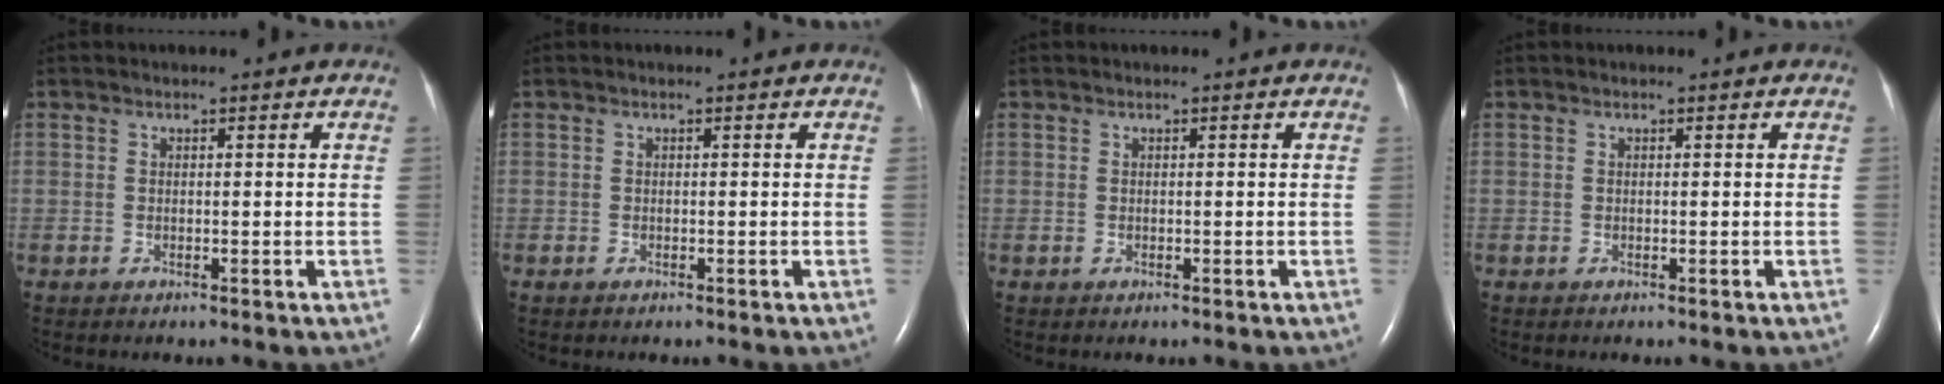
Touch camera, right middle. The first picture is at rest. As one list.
[{"total": 0.0}, {"total": 0.0}, {"total": 0.0}]